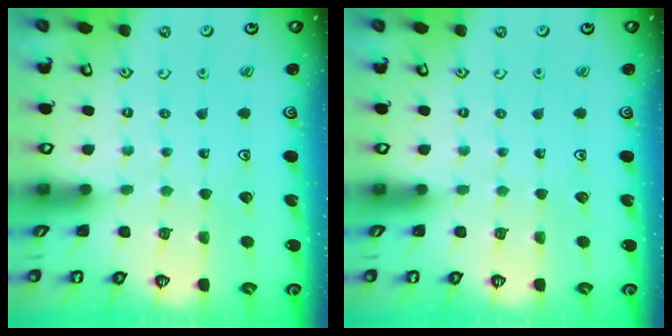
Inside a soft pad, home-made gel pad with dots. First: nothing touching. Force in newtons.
{"total": 0.0}